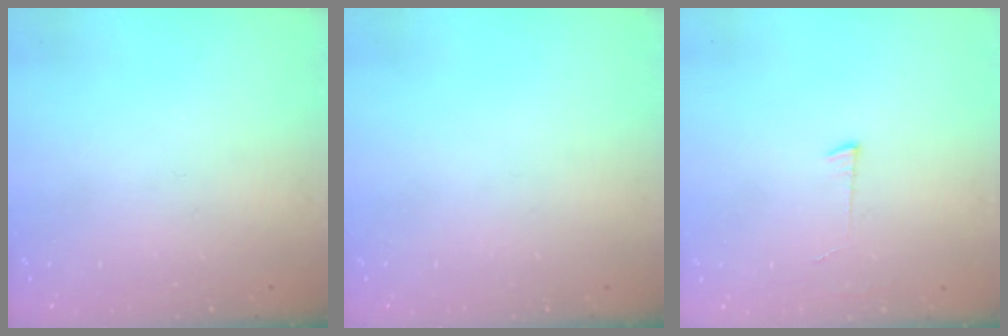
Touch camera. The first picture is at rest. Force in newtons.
{"total": 0.0}
{"total": 3.0, "press": 3.0, "slide": 0.3}